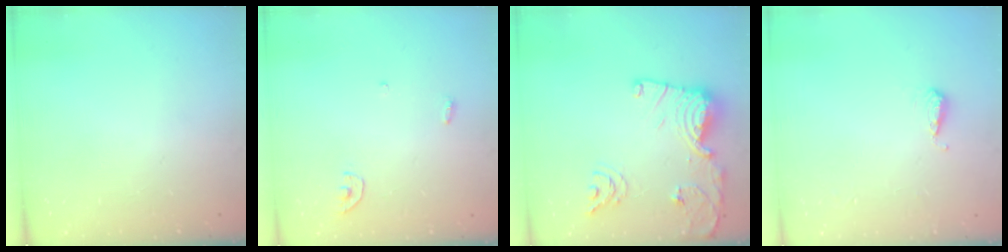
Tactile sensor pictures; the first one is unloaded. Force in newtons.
{"total": 3.8, "press": 3.8, "slide": 0.3}
{"total": 16.5, "press": 16.5, "slide": 1.7}
{"total": 5.2, "press": 5.1, "slide": 0.9}